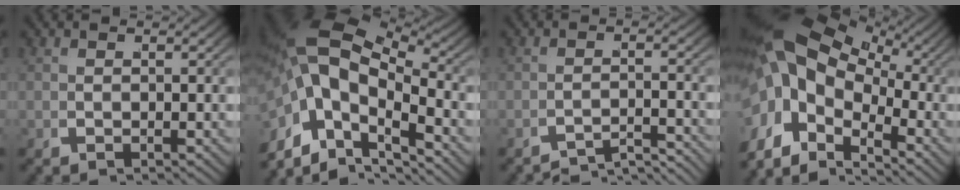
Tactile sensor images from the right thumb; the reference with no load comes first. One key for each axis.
{"total": 12.0, "fx": -0.6, "fy": 7.9, "fz": 9.0, "tx": -0.184, "ty": -0.017, "tz": -0.012}
{"total": 4.3, "fx": -4.3, "fy": -0.3, "fz": 0.0, "tx": 0.019, "ty": -0.001, "tz": -0.081}
{"total": 10.7, "fx": -0.4, "fy": 7.2, "fz": 7.9, "tx": -0.158, "ty": -0.010, "tz": -0.021}